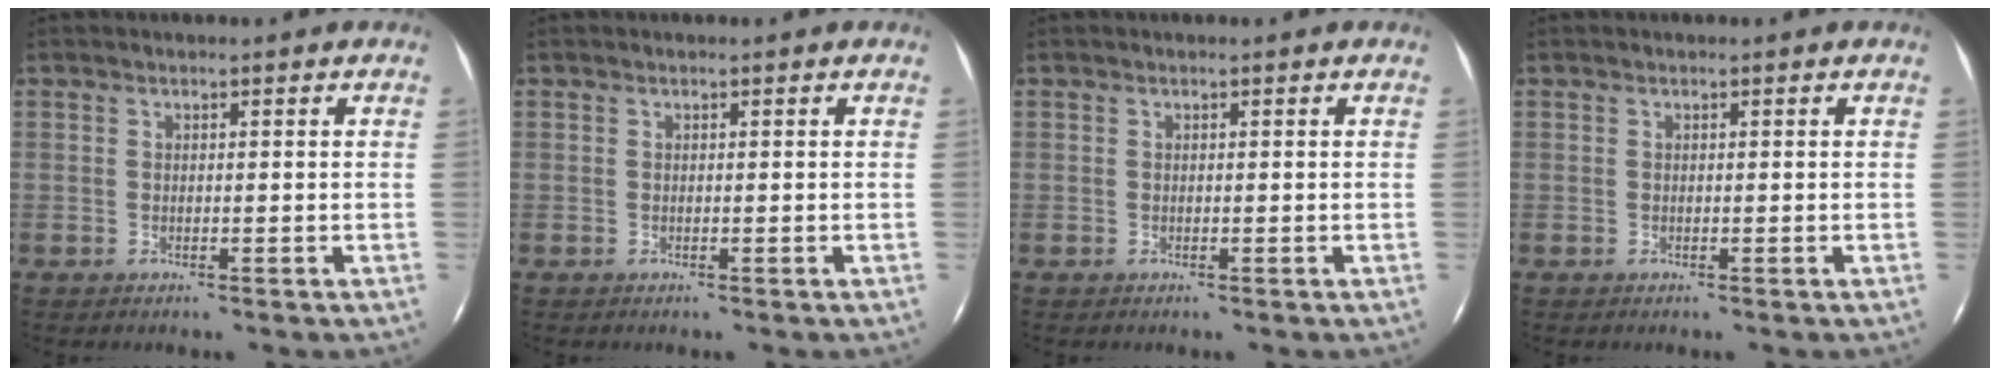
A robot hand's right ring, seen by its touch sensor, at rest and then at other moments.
{"total": 0.0}
{"total": 0.0}
{"total": 0.0}